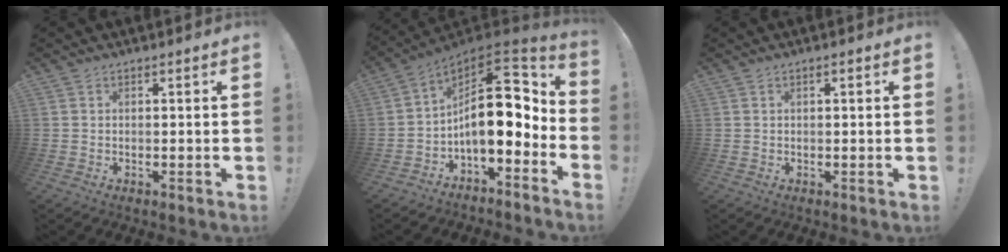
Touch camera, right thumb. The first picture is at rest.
{"total": 18.0, "force": [0.8, 8.5, 15.8], "torque": [-0.259, -0.002, 0.016]}
{"total": 0.7, "force": [0.0, 0.0, 0.7], "torque": [-0.013, 0.000, 0.000]}